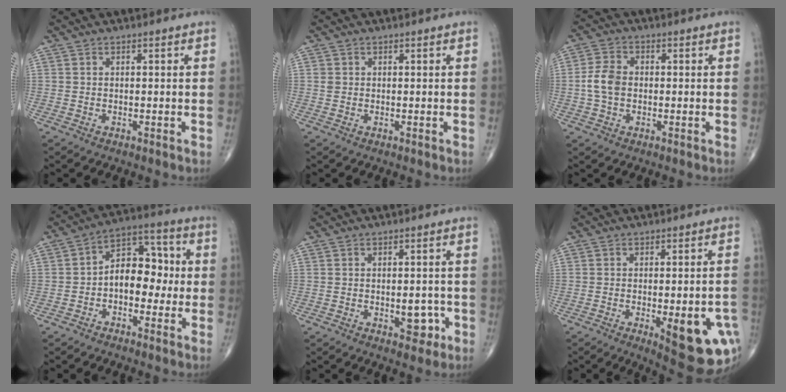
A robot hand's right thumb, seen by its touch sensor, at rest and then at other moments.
{"total": 0.9, "force": [0.1, 0.8, 0.3], "torque": [-0.002, 0.001, 0.004]}
{"total": 5.5, "force": [-0.4, 3.9, 3.9], "torque": [-0.079, 0.012, -0.012]}
{"total": 10.9, "force": [-1.0, 7.2, 8.1], "torque": [-0.083, 0.039, -0.032]}
{"total": 4.7, "force": [-1.4, 2.6, 3.6], "torque": [-0.024, 0.004, -0.013]}
{"total": 15.6, "force": [-4.9, 5.4, 13.8], "torque": [-0.126, 0.010, -0.042]}